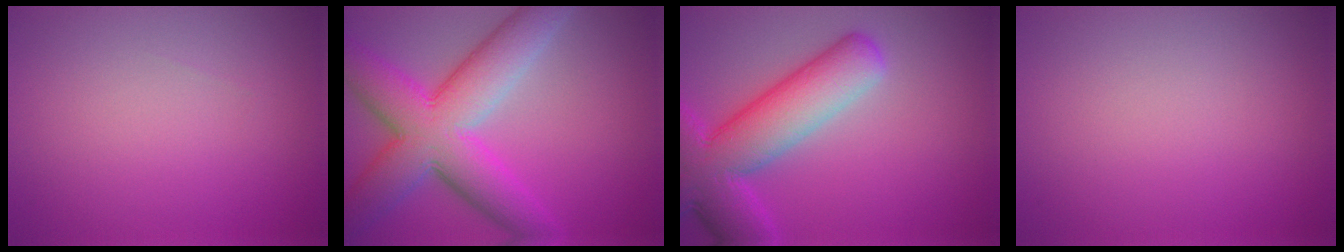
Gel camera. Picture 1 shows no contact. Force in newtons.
{"total": 10.3, "press": 10.3, "slide": 0.1}
{"total": 9.7, "press": 9.6, "slide": 0.5}
{"total": 0.0}